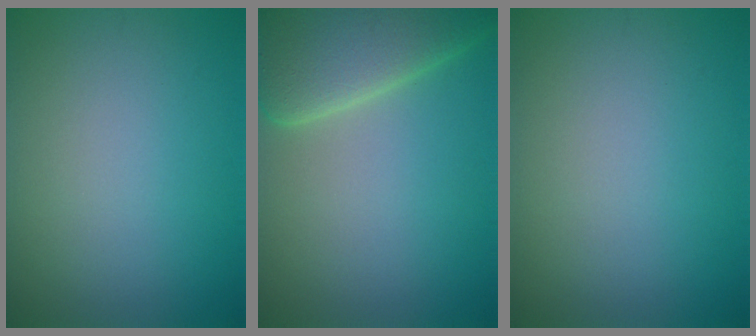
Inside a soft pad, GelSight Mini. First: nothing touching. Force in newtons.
{"total": 7.9, "press": 7.9, "slide": 0.4}
{"total": 0.0}